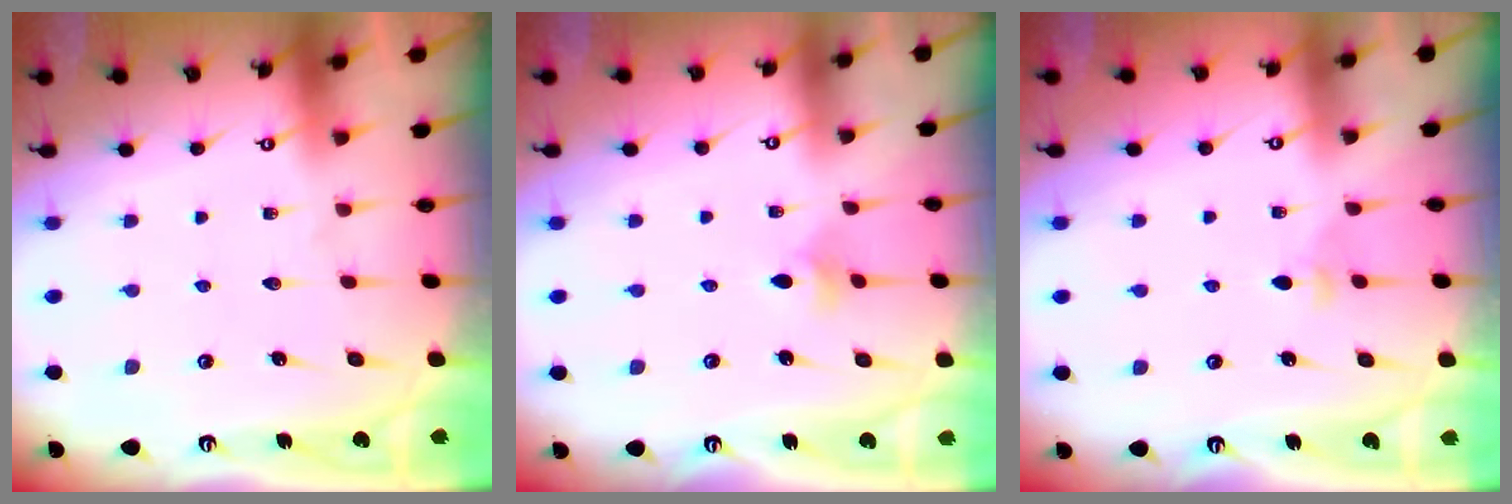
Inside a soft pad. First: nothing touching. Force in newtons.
{"total": 3.3, "press": 3.2, "slide": 0.6}
{"total": 2.8, "press": 2.7, "slide": 0.8}